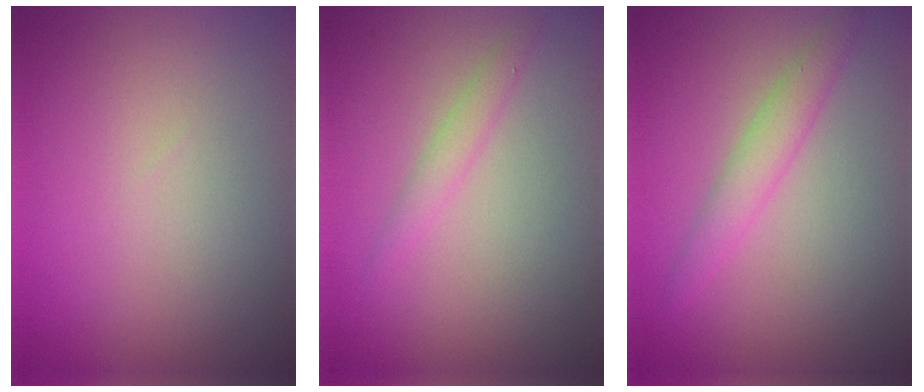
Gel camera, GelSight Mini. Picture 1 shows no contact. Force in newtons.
{"total": 1.4, "press": 1.4, "slide": 0.1}
{"total": 2.2, "press": 2.2, "slide": 0.1}